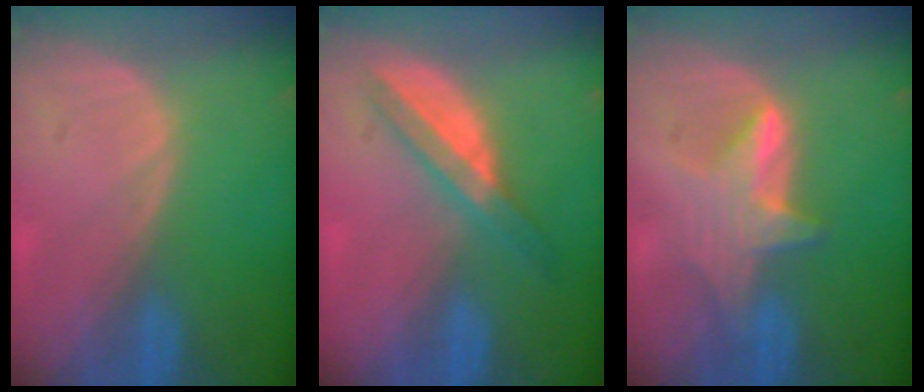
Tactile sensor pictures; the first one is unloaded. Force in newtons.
{"total": 6.0, "press": 5.2, "slide": 2.9}
{"total": 5.8, "press": 5.8, "slide": 0.8}